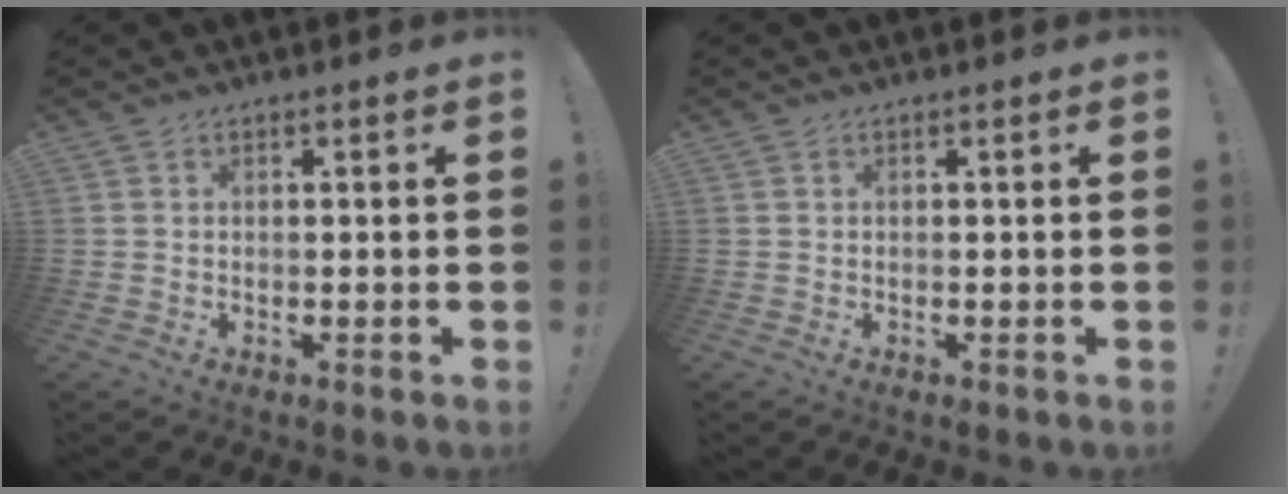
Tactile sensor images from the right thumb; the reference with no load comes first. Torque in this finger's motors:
{"motor_torque": [-0.04, 0.02, 0.01, 0.01, 0.00]}